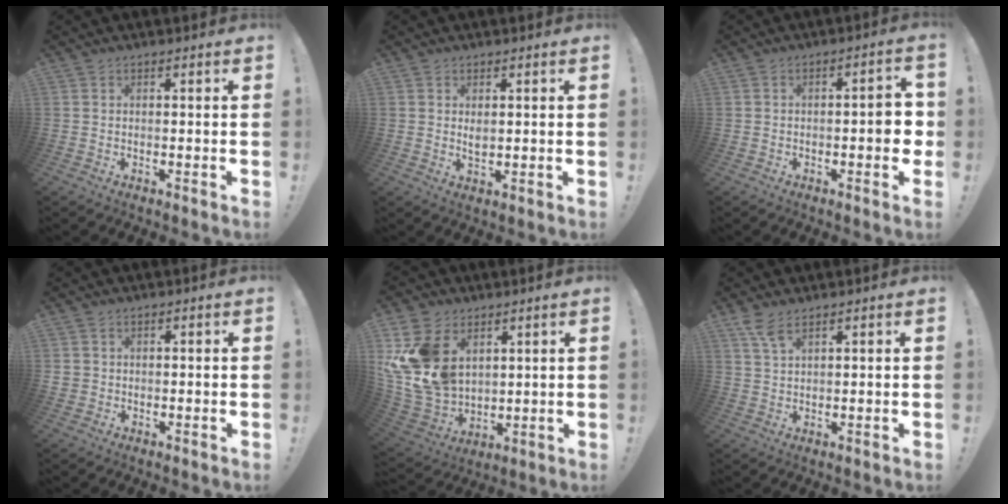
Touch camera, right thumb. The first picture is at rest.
{"total": 2.2, "force": [1.0, 1.1, 1.6], "torque": [-0.019, -0.006, 0.015]}
{"total": 6.0, "force": [-1.4, 2.1, 5.5], "torque": [-0.070, 0.004, -0.021]}
{"total": 1.7, "force": [0.5, 1.6, 0.3], "torque": [-0.001, -0.001, 0.009]}
{"total": 17.3, "force": [5.9, 12.8, 10.0], "torque": [-0.210, -0.034, 0.117]}
{"total": 5.1, "force": [3.7, 1.2, 3.3], "torque": [-0.063, -0.016, 0.067]}